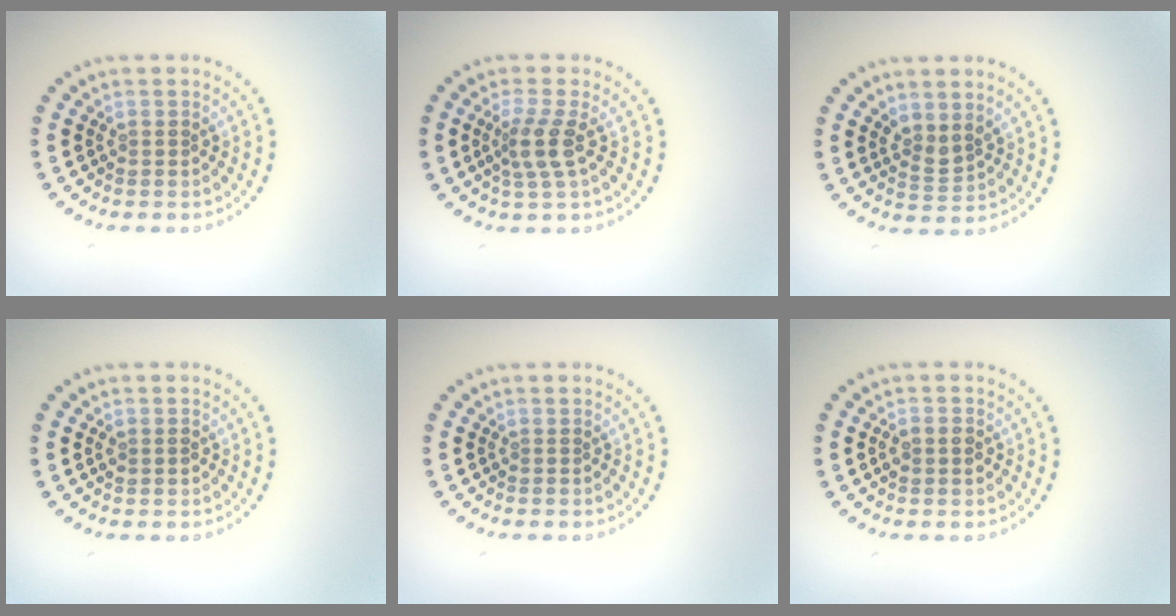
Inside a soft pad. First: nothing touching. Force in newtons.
{"total": 2.6, "press": 2.1, "slide": 1.6}
{"total": 1.8, "press": 1.4, "slide": 1.2}
{"total": 0.8, "press": 0.8, "slide": 0.1}
{"total": 0.0}
{"total": 1.5, "press": 1.4, "slide": 0.1}